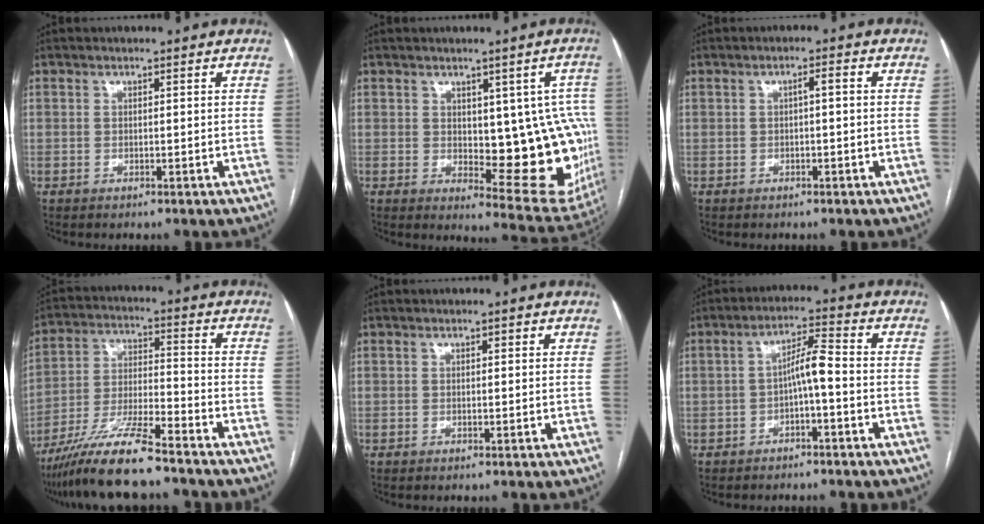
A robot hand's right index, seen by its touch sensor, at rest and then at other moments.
{"total": 14.2, "force": [0.5, 6.2, 12.7], "torque": [-0.114, 0.001, 0.020]}
{"total": 1.6, "force": [0.1, 0.2, 1.6], "torque": [-0.024, 0.006, 0.002]}
{"total": 12.9, "force": [-10.4, 0.8, 7.6], "torque": [-0.144, -0.016, -0.189]}
{"total": 0.7, "force": [0.3, 0.3, 0.5], "torque": [-0.007, 0.002, 0.003]}
{"total": 4.9, "force": [-1.2, 0.6, 4.7], "torque": [-0.081, 0.020, -0.019]}